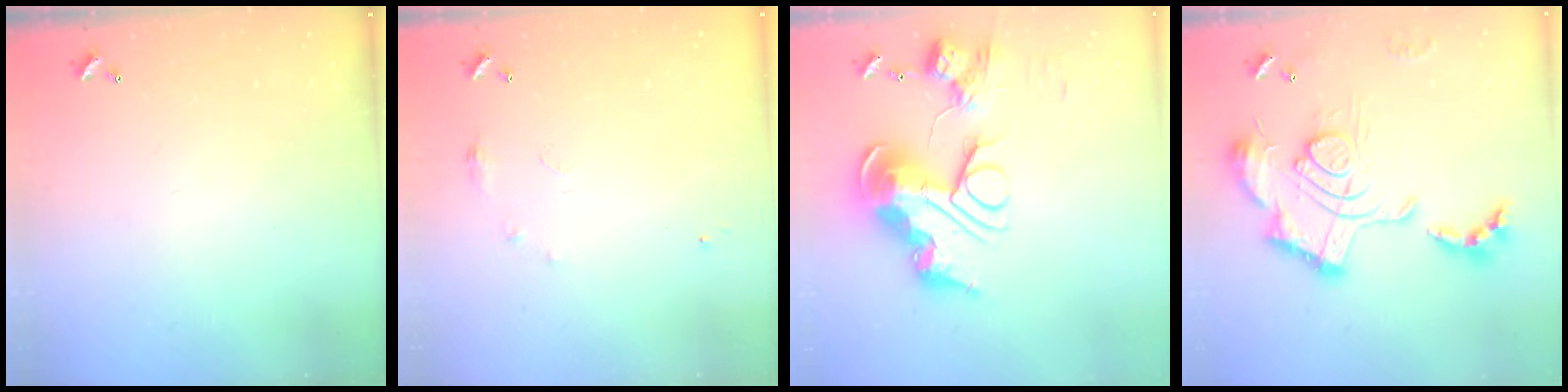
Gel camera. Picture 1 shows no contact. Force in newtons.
{"total": 6.0, "press": 5.9, "slide": 0.8}
{"total": 0.9, "press": 0.9, "slide": 0.0}
{"total": 2.5, "press": 1.9, "slide": 1.7}